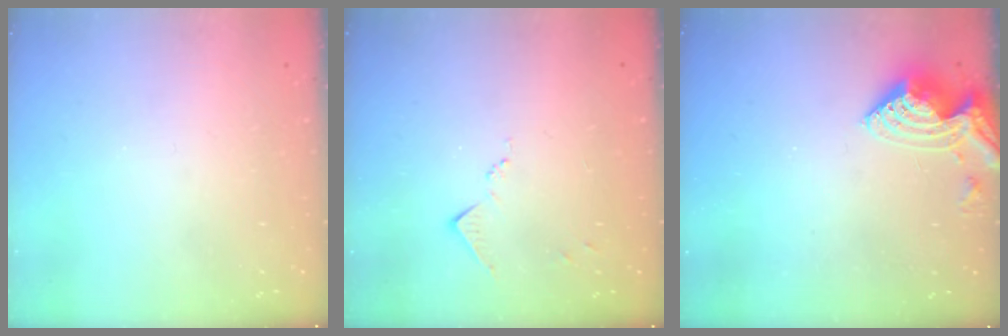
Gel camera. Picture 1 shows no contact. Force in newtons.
{"total": 7.0, "press": 6.9, "slide": 0.8}
{"total": 9.1, "press": 9.0, "slide": 1.0}